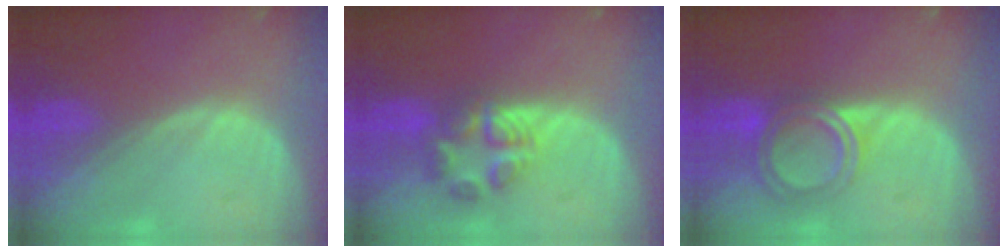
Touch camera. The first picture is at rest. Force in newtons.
{"total": 5.8, "press": 5.8, "slide": 0.5}
{"total": 6.1, "press": 5.2, "slide": 3.2}